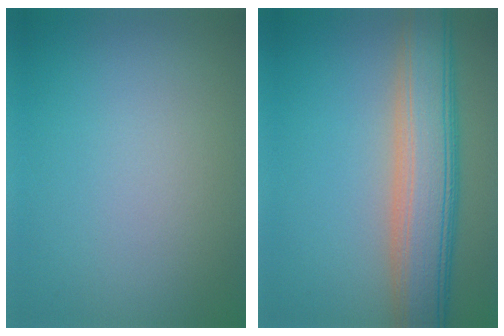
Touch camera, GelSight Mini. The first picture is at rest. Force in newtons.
{"total": 7.9, "press": 7.9, "slide": 0.4}